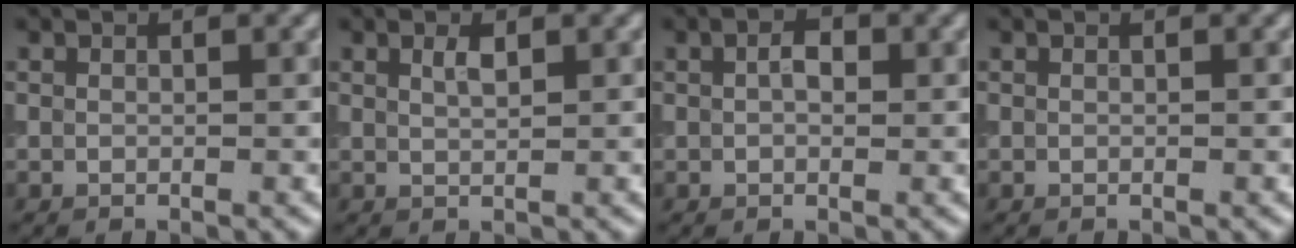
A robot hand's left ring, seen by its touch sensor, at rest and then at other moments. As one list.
[{"total": 1.2, "force": [0.7, 0.4, 0.9], "torque": [-0.019, 0.001, 0.012]}, {"total": 1.9, "force": [0.4, 1.1, 1.5], "torque": [-0.020, 0.001, 0.003]}, {"total": 0.0}]